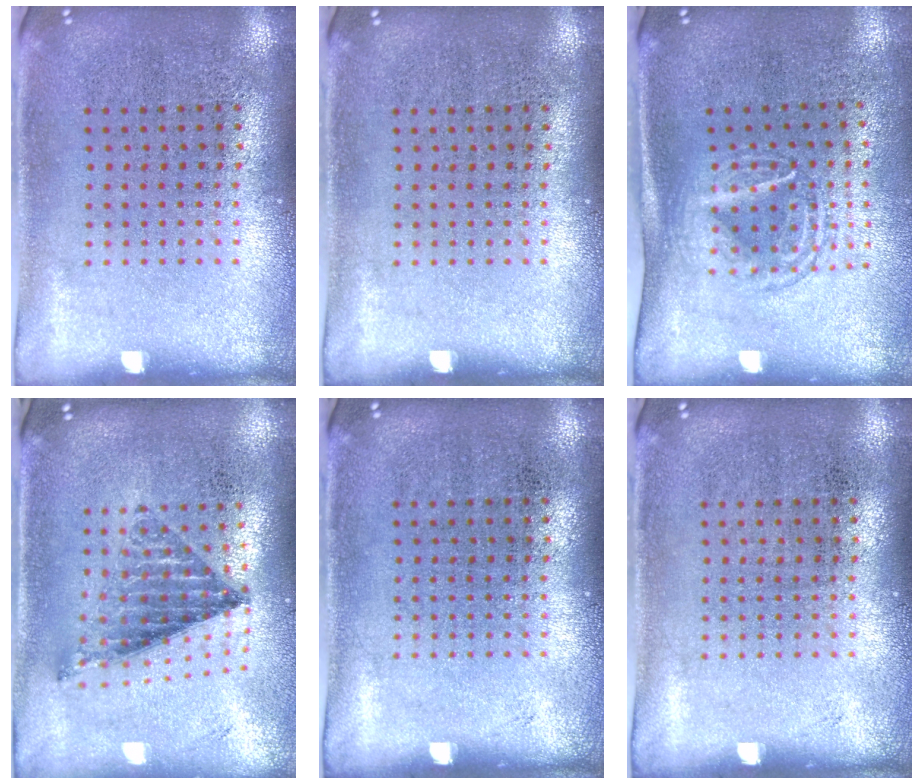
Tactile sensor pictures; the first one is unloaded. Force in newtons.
{"total": 0.0}
{"total": 1.6, "press": 1.3, "slide": 1.0}
{"total": 0.9, "press": 0.9, "slide": 0.3}
{"total": 0.0}
{"total": 0.0}